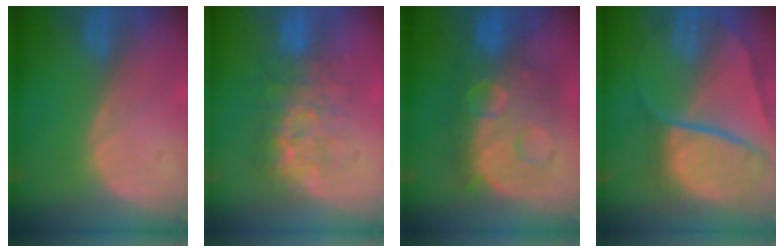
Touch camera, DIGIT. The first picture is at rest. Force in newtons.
{"total": 7.7, "press": 7.6, "slide": 1.4}
{"total": 10.8, "press": 10.8, "slide": 1.0}
{"total": 10.6, "press": 8.8, "slide": 5.9}